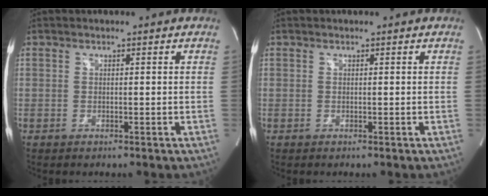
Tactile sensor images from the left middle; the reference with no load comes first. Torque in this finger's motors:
{"motor_torque": [-0.13, 0.07, 0.09, -0.01]}